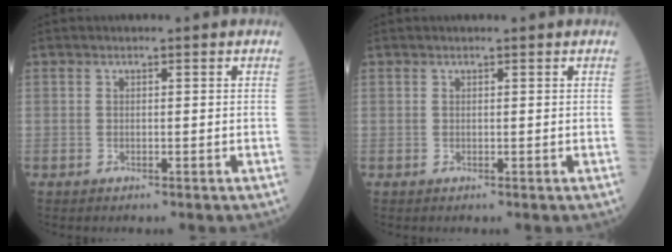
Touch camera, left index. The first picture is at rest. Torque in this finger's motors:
{"motor_torque": [0.92, -1.22, 0.07, 0.01]}